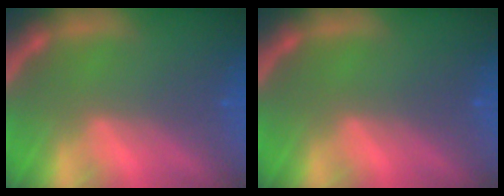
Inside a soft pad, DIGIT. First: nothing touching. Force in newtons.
{"total": 0.0}